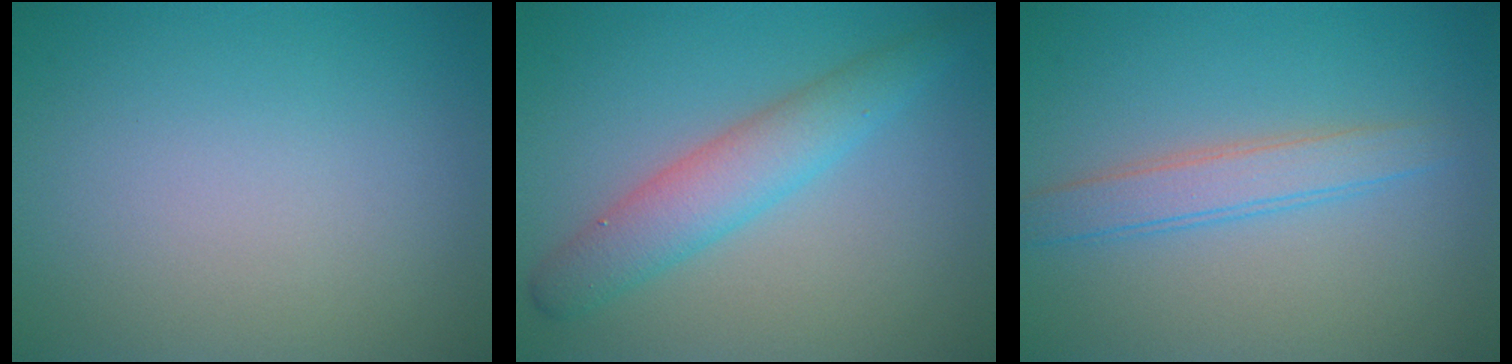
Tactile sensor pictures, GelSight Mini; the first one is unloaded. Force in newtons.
{"total": 4.1, "press": 4.1, "slide": 0.4}
{"total": 2.8, "press": 2.7, "slide": 0.1}